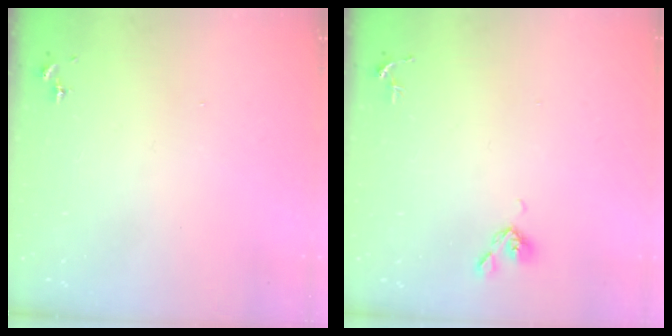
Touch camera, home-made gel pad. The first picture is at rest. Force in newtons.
{"total": 5.0, "press": 4.9, "slide": 0.8}